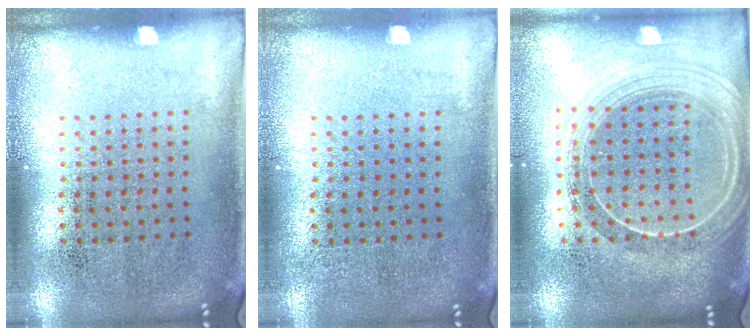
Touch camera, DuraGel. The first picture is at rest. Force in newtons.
{"total": 0.0}
{"total": 2.2, "press": 1.9, "slide": 1.0}